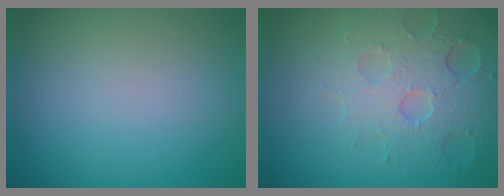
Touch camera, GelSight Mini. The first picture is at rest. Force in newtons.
{"total": 4.6, "press": 4.3, "slide": 1.6}